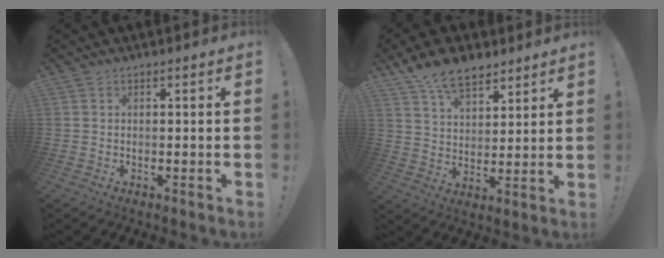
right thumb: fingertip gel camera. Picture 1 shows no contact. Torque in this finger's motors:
{"motor_torque": [0.06, 1.65, 0.26, 0.06, 0.02]}